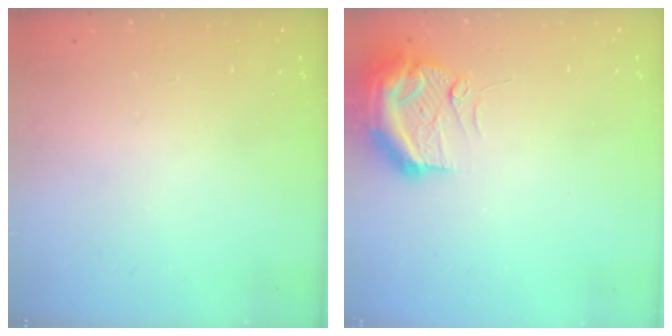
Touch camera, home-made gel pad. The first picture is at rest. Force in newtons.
{"total": 12.2, "press": 11.9, "slide": 2.6}